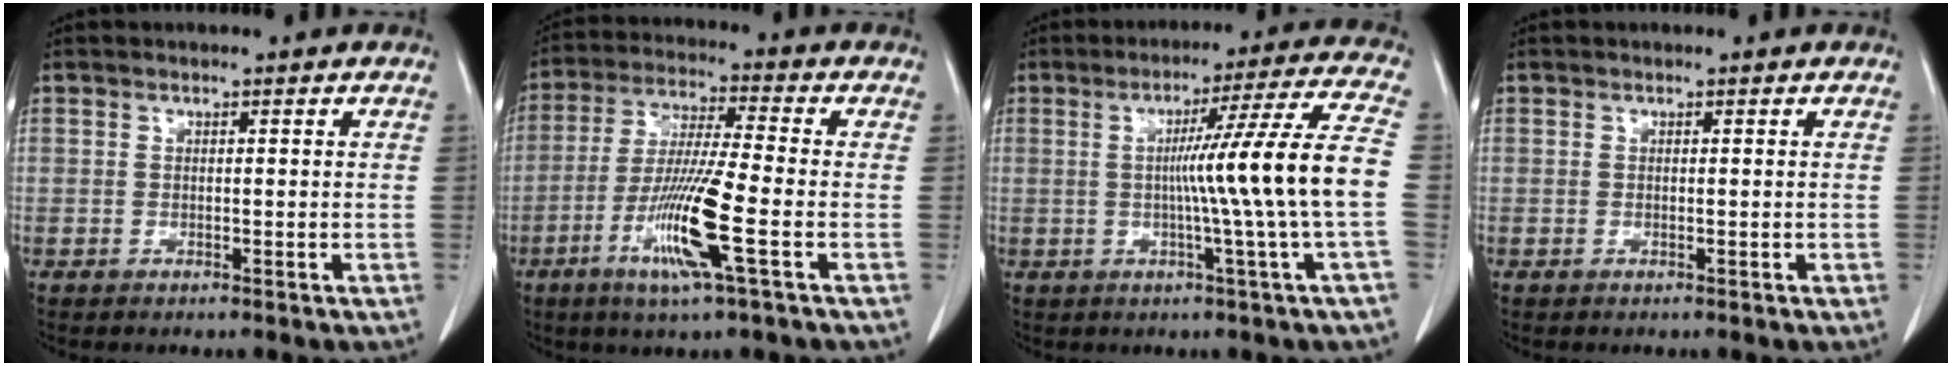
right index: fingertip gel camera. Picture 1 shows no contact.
{"total": 12.2, "force": [-4.3, -0.3, 11.4], "torque": [-0.226, -0.019, -0.087]}
{"total": 13.9, "force": [-1.0, -3.1, 13.5], "torque": [-0.196, 0.000, -0.016]}
{"total": 0.0}